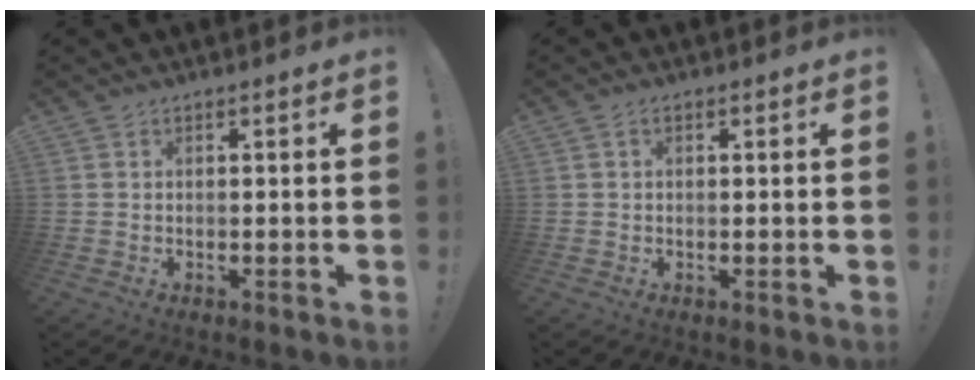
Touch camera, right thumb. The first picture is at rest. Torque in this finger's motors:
{"motor_torque": [-0.01, -0.24, -0.36, 0.21, 0.09]}